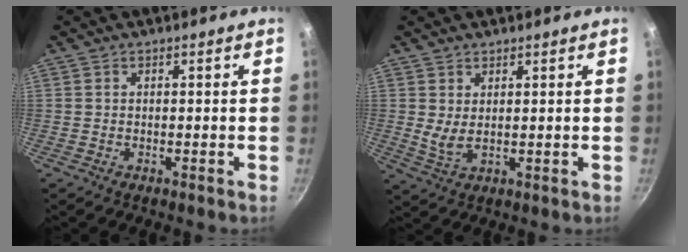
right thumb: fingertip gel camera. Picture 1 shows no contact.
{"total": 3.6, "force": [1.5, 1.6, 2.8], "torque": [-0.051, -0.018, 0.033]}